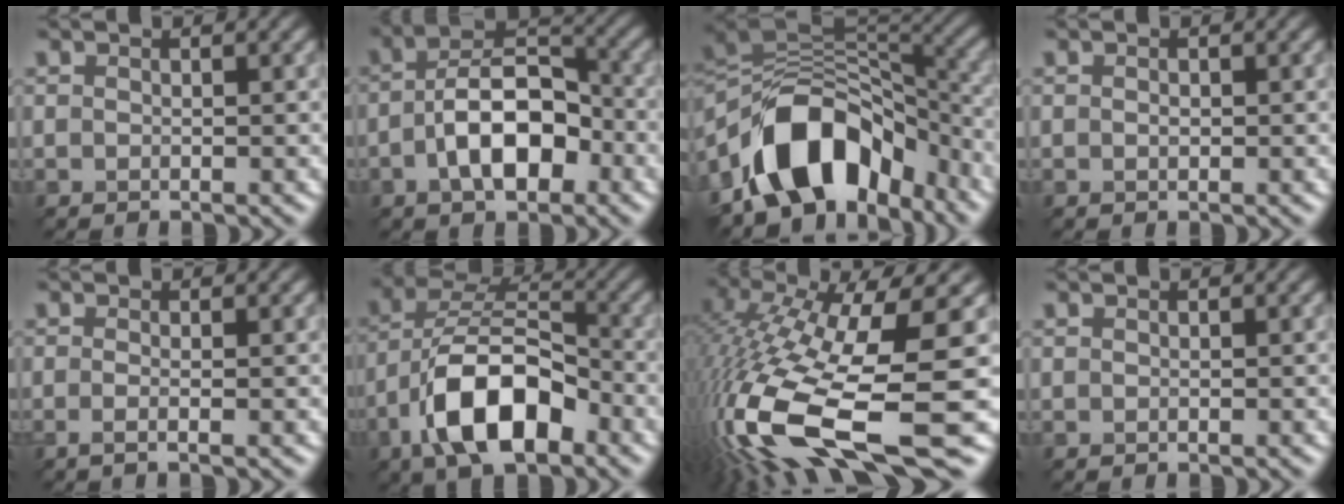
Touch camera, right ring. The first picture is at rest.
{"total": 6.1, "force": [-2.9, 2.5, 4.7], "torque": [-0.107, 0.017, -0.031]}
{"total": 10.0, "force": [-6.5, 5.6, 5.1], "torque": [-0.097, 0.019, -0.096]}
{"total": 1.0, "force": [-0.3, -0.7, -0.5], "torque": [-0.008, -0.005, 0.013]}
{"total": 1.0, "force": [-0.8, -0.1, 0.7], "torque": [-0.027, -0.008, -0.008]}
{"total": 8.3, "force": [-5.0, 3.3, 5.7], "torque": [-0.131, 0.016, -0.072]}
{"total": 15.6, "force": [-4.9, 3.7, 14.3], "torque": [-0.341, -0.025, -0.052]}
{"total": 0.0}